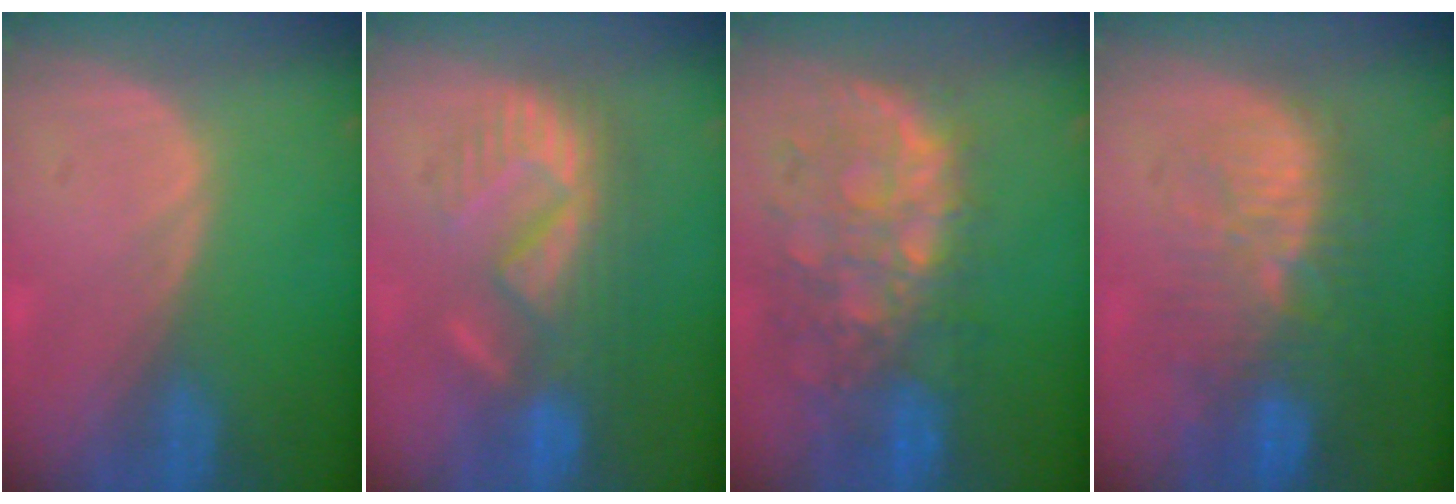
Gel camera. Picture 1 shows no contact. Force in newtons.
{"total": 8.9, "press": 8.7, "slide": 1.9}
{"total": 11.2, "press": 9.8, "slide": 5.6}
{"total": 11.4, "press": 9.9, "slide": 5.6}